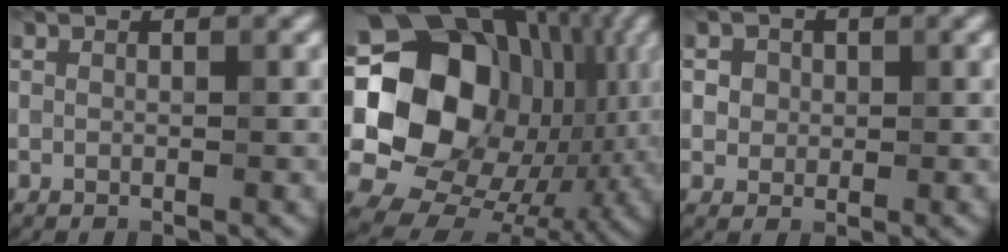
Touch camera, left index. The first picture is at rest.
{"total": 19.1, "force": [2.3, 15.1, 11.5], "torque": [-0.217, 0.002, 0.056]}
{"total": 3.1, "force": [1.0, 2.6, 1.2], "torque": [-0.017, 0.007, 0.013]}